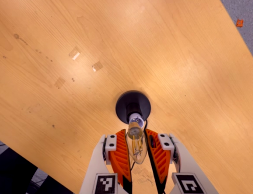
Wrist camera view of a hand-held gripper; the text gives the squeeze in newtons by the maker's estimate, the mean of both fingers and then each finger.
{"total": 12.1, "left": 12.0, "right": 12.2}